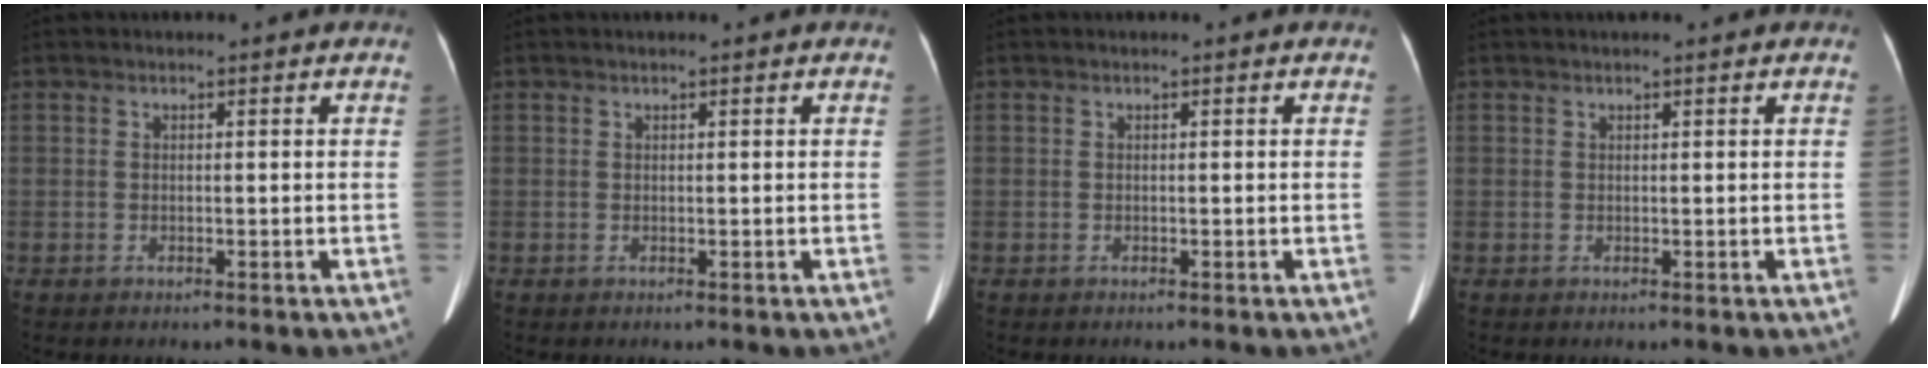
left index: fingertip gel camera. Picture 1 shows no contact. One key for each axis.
{"total": 0.7, "fx": 0.6, "fy": 0.0, "fz": 0.4, "tx": -0.007, "ty": 0.008, "tz": 0.012}
{"total": 0.0}
{"total": 1.4, "fx": 1.1, "fy": 0.0, "fz": 0.8, "tx": -0.012, "ty": 0.014, "tz": 0.019}